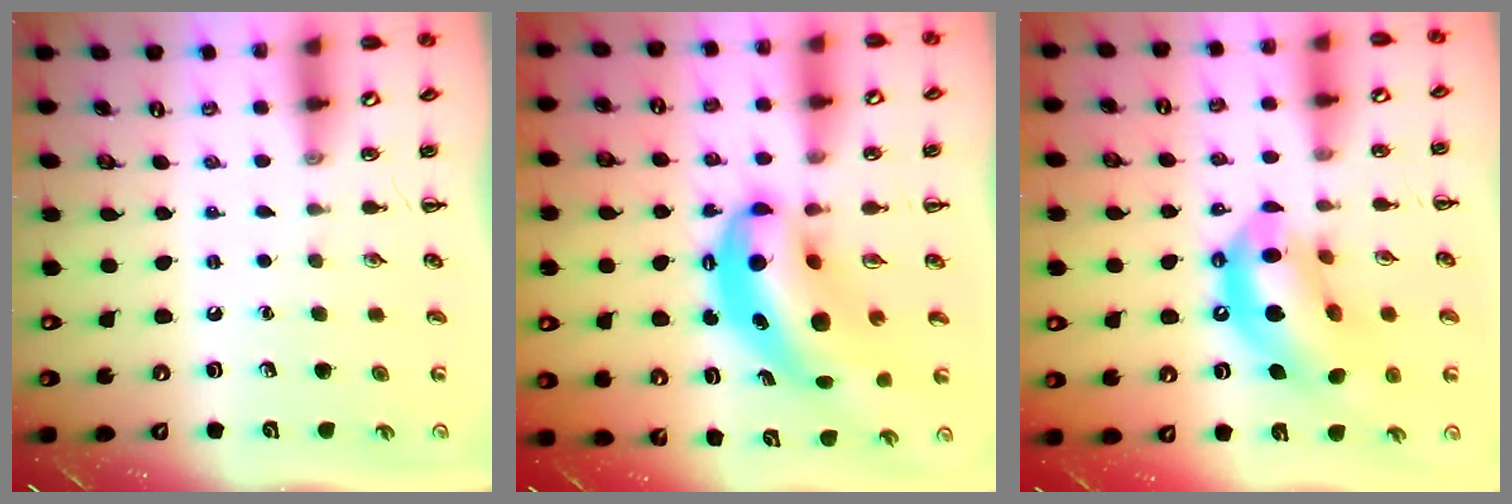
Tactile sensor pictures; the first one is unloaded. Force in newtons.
{"total": 11.6, "press": 11.3, "slide": 2.8}
{"total": 16.5, "press": 15.9, "slide": 4.3}